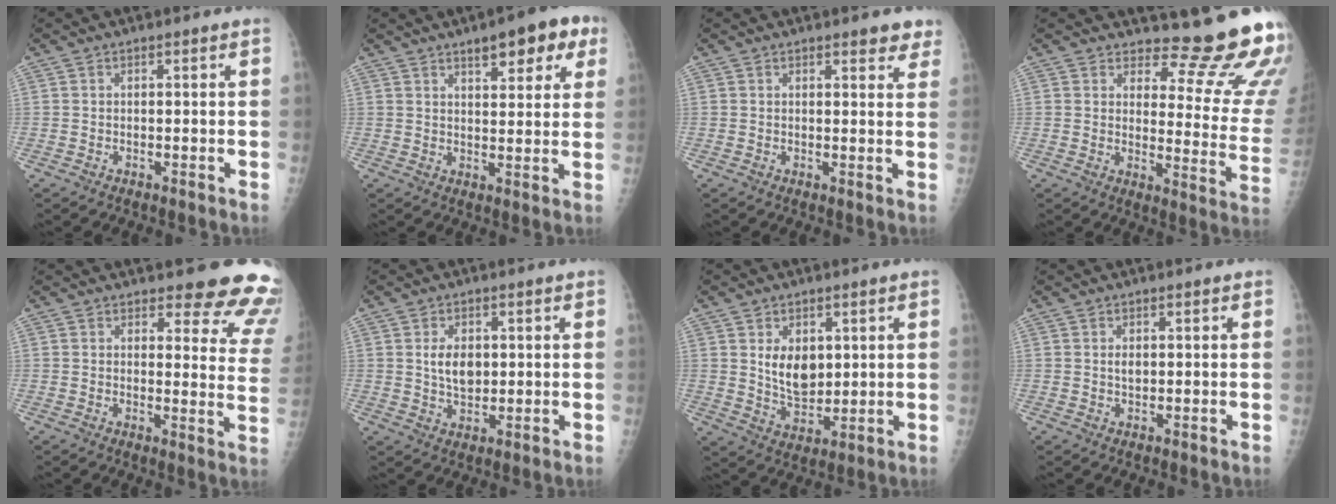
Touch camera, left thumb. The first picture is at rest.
{"total": 10.2, "force": [5.7, 3.9, 7.6], "torque": [-0.068, -0.013, 0.071]}
{"total": 3.6, "force": [2.7, 1.4, 1.9], "torque": [0.003, -0.011, 0.028]}
{"total": 14.5, "force": [13.8, 2.1, 4.2], "torque": [-0.019, -0.172, 0.153]}
{"total": 15.1, "force": [13.4, 4.6, 5.2], "torque": [-0.005, -0.108, 0.127]}
{"total": 5.6, "force": [1.1, 3.8, 4.1], "torque": [-0.052, -0.009, 0.025]}
{"total": 8.1, "force": [2.2, 5.5, 5.6], "torque": [-0.065, -0.022, 0.051]}
{"total": 1.5, "force": [0.4, 0.9, 1.1], "torque": [-0.013, -0.002, 0.008]}